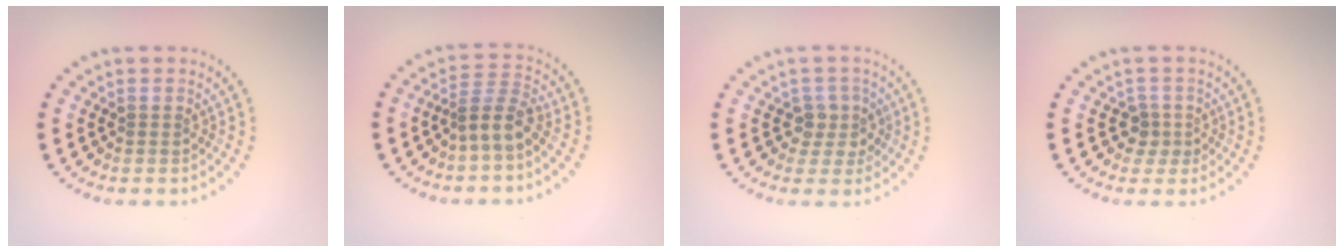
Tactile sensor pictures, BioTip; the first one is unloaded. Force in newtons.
{"total": 2.7, "press": 2.2, "slide": 1.7}
{"total": 2.2, "press": 1.9, "slide": 1.1}
{"total": 1.8, "press": 1.3, "slide": 1.2}